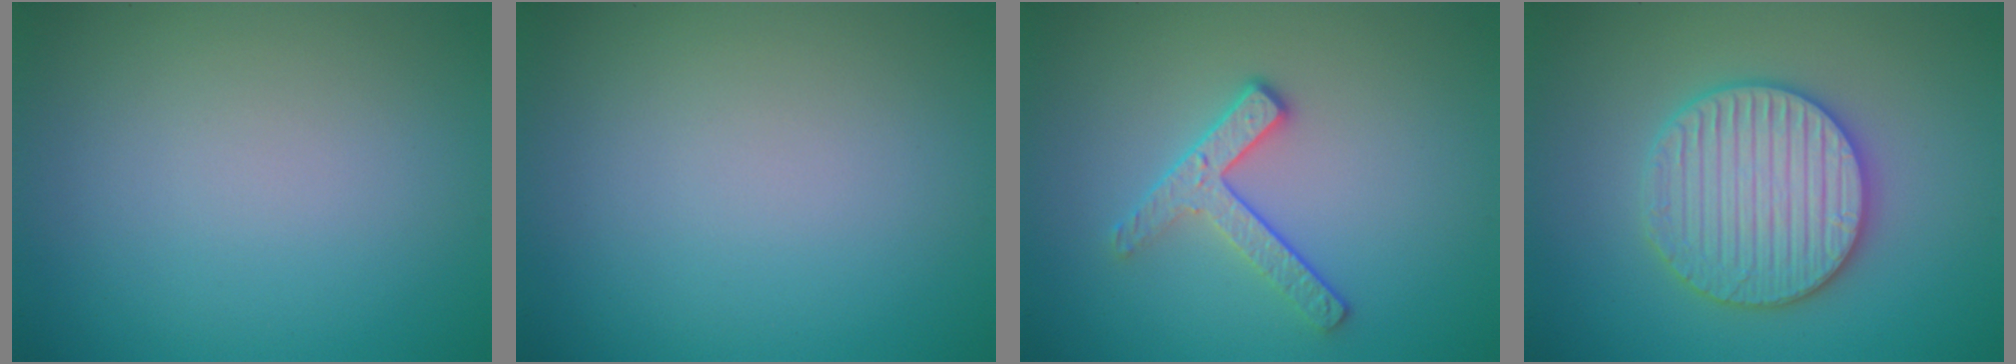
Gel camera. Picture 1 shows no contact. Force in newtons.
{"total": 0.0}
{"total": 2.8, "press": 2.4, "slide": 1.4}
{"total": 5.9, "press": 5.8, "slide": 1.1}